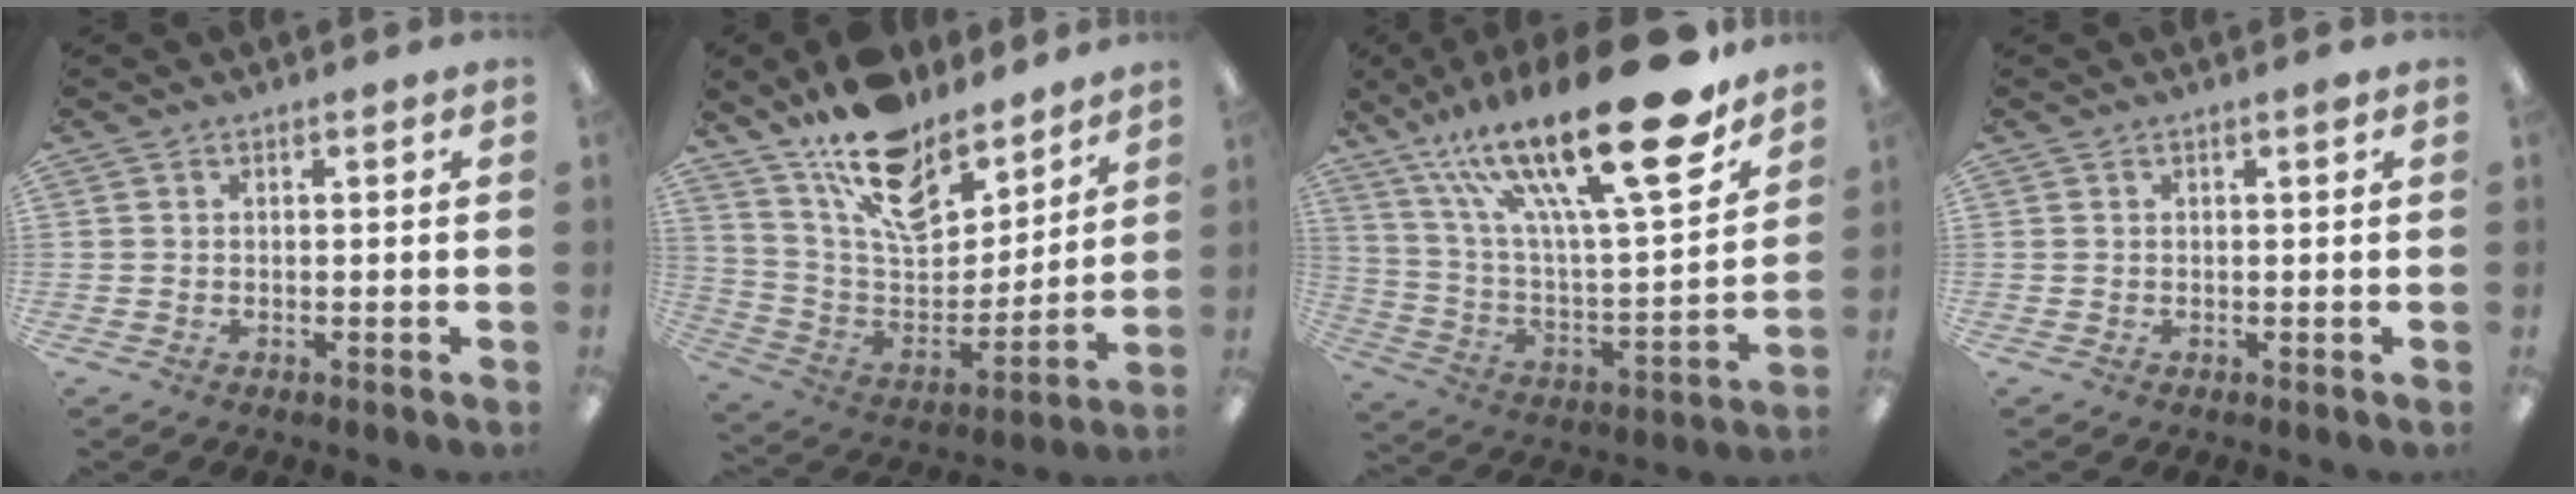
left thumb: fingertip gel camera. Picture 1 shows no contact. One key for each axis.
{"total": 17.9, "fx": 12.7, "fy": 9.1, "fz": 8.7, "tx": -0.158, "ty": -0.089, "tz": 0.229}
{"total": 30.3, "fx": 18.7, "fy": 7.9, "fz": 22.5, "tx": -0.399, "ty": -0.120, "tz": 0.305}
{"total": 0.7, "fx": 0.5, "fy": 0.1, "fz": 0.5, "tx": -0.004, "ty": -0.003, "tz": 0.006}